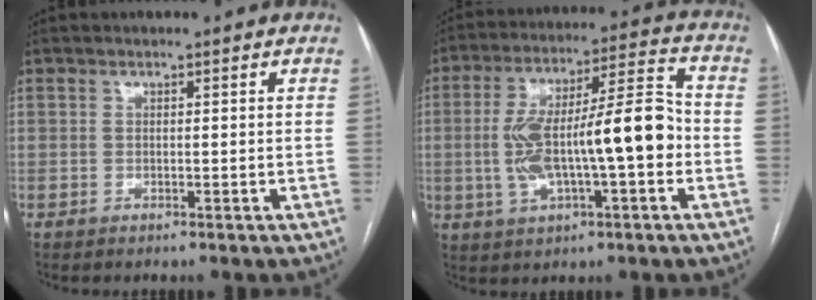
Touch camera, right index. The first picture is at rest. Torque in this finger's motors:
{"motor_torque": [0.73, -0.15, 0.99, 0.21]}